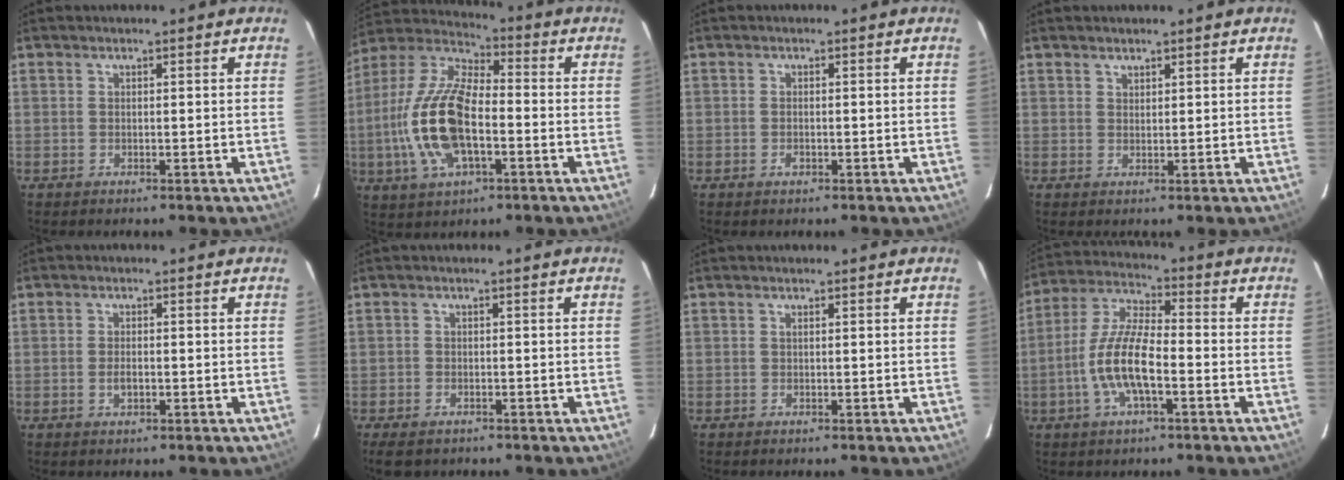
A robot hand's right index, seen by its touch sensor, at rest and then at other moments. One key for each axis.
{"total": 17.7, "fx": -3.7, "fy": 7.9, "fz": 15.4, "tx": -0.328, "ty": 0.003, "tz": -0.074}
{"total": 1.1, "fx": -0.5, "fy": 0.6, "fz": 0.8, "tx": -0.016, "ty": 0.002, "tz": -0.008}
{"total": 1.0, "fx": 0.9, "fy": 0.5, "fz": 0.1, "tx": -0.002, "ty": 0.003, "tz": 0.016}
{"total": 1.9, "fx": -0.6, "fy": 0.9, "fz": 1.5, "tx": -0.029, "ty": 0.001, "tz": -0.011}
{"total": 4.2, "fx": -3.0, "fy": 2.4, "fz": 1.7, "tx": -0.047, "ty": -0.010, "tz": -0.049}
{"total": 0.0}
{"total": 11.3, "fx": -3.6, "fy": 3.4, "fz": 10.2, "tx": -0.218, "ty": 0.004, "tz": -0.071}